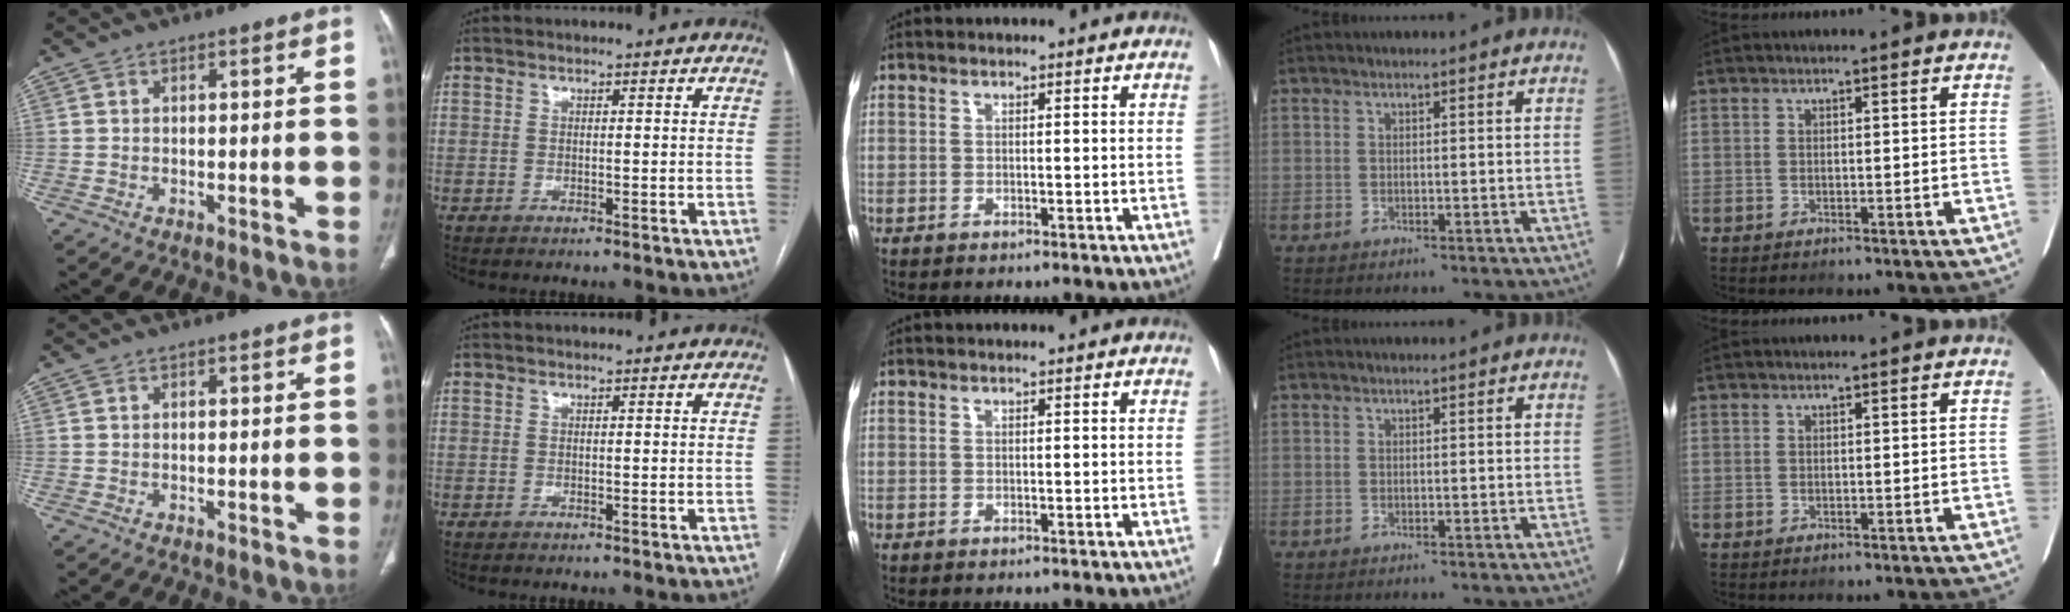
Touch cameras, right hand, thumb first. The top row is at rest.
{}